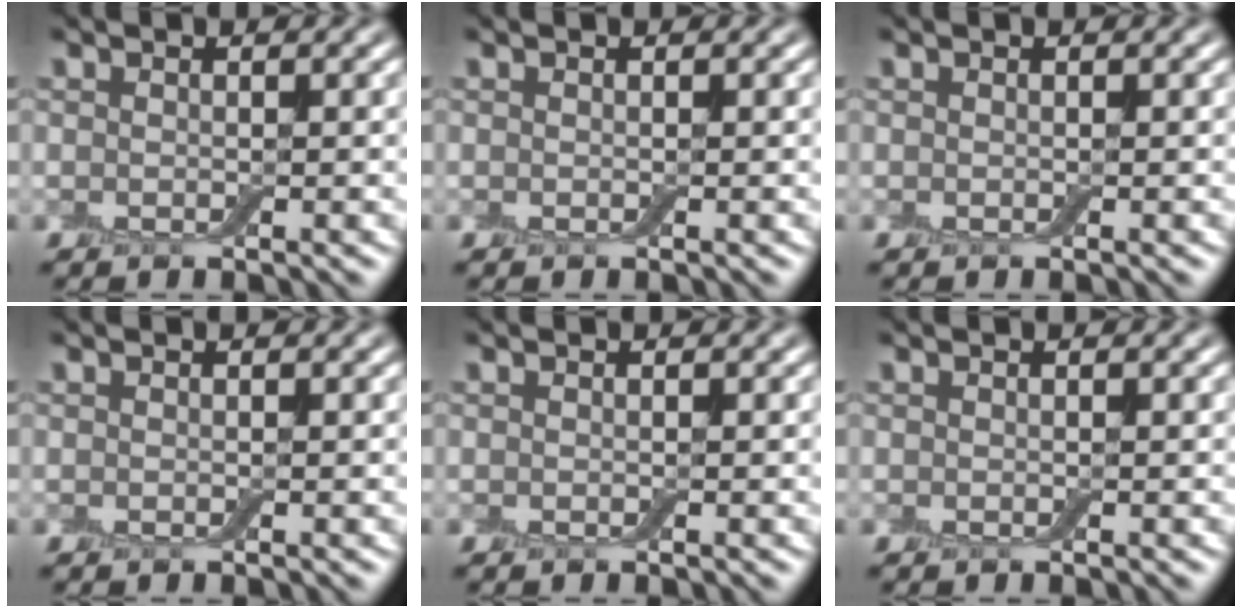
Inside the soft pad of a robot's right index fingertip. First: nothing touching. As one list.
[{"total": 0.0}, {"total": 0.0}, {"total": 0.0}, {"total": 0.0}, {"total": 0.0}]